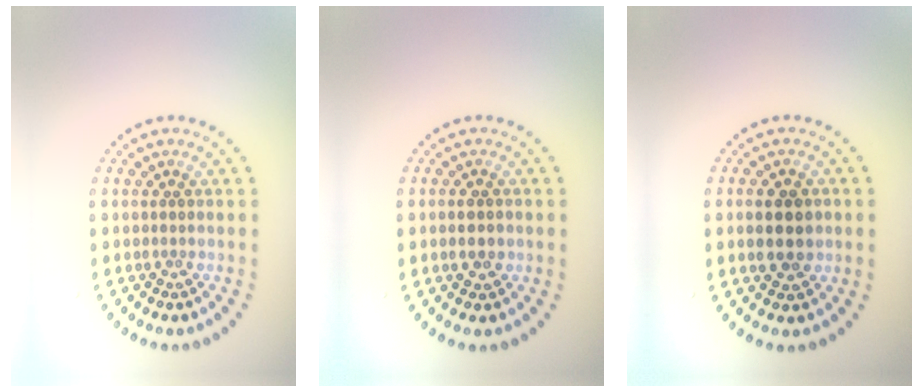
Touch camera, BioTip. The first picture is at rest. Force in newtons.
{"total": 1.6, "press": 1.6, "slide": 0.2}
{"total": 3.5, "press": 3.5, "slide": 0.2}